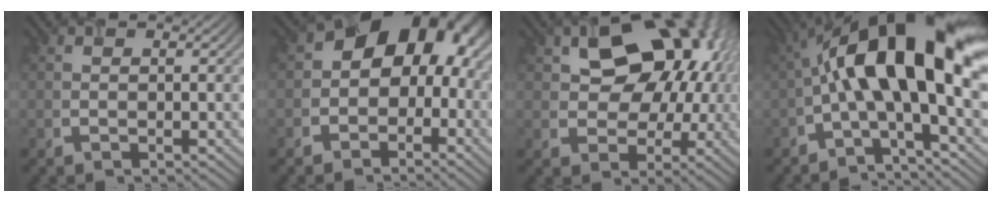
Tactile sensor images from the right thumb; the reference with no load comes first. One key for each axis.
{"total": 11.1, "fx": 0.5, "fy": 8.0, "fz": 7.6, "tx": -0.094, "ty": 0.005, "tz": -0.006}
{"total": 15.0, "fx": 4.5, "fy": 10.4, "fz": 9.7, "tx": -0.131, "ty": 0.037, "tz": 0.061}
{"total": 15.7, "fx": 1.7, "fy": 5.1, "fz": 14.8, "tx": -0.226, "ty": 0.032, "tz": 0.011}